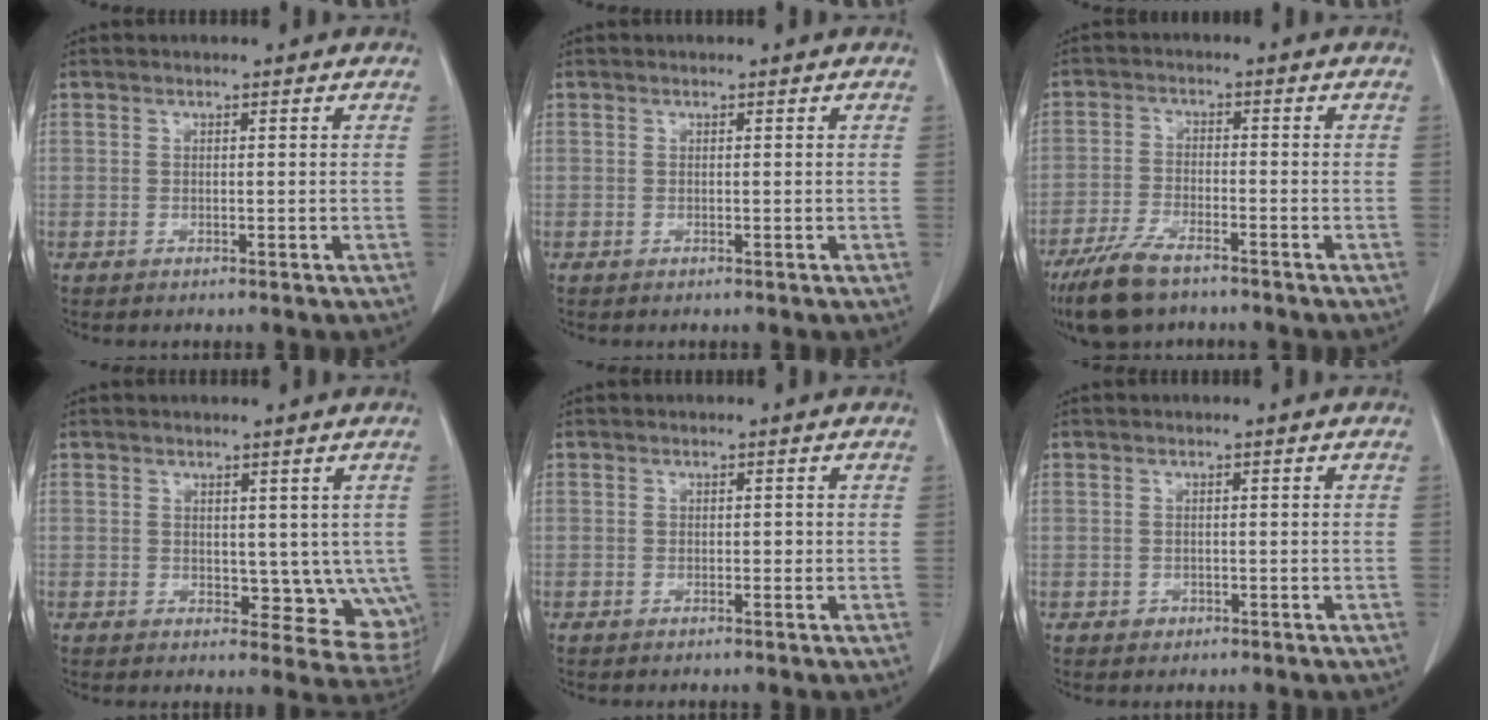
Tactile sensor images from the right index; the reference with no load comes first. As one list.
[{"total": 0.0}, {"total": 7.9, "force": [-6.0, 2.3, 4.6], "torque": [-0.095, -0.016, -0.109]}, {"total": 8.1, "force": [0.3, 5.1, 6.3], "torque": [-0.053, -0.005, 0.015]}, {"total": 0.7, "force": [-0.1, 0.5, 0.5], "torque": [-0.006, 0.003, -0.002]}, {"total": 0.9, "force": [-0.4, 0.8, 0.1], "torque": [-0.001, 0.003, -0.005]}]